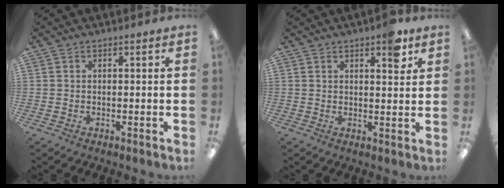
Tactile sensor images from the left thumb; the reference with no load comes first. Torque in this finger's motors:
{"motor_torque": [0.56, 0.18, 0.27, -0.19, 0.01]}